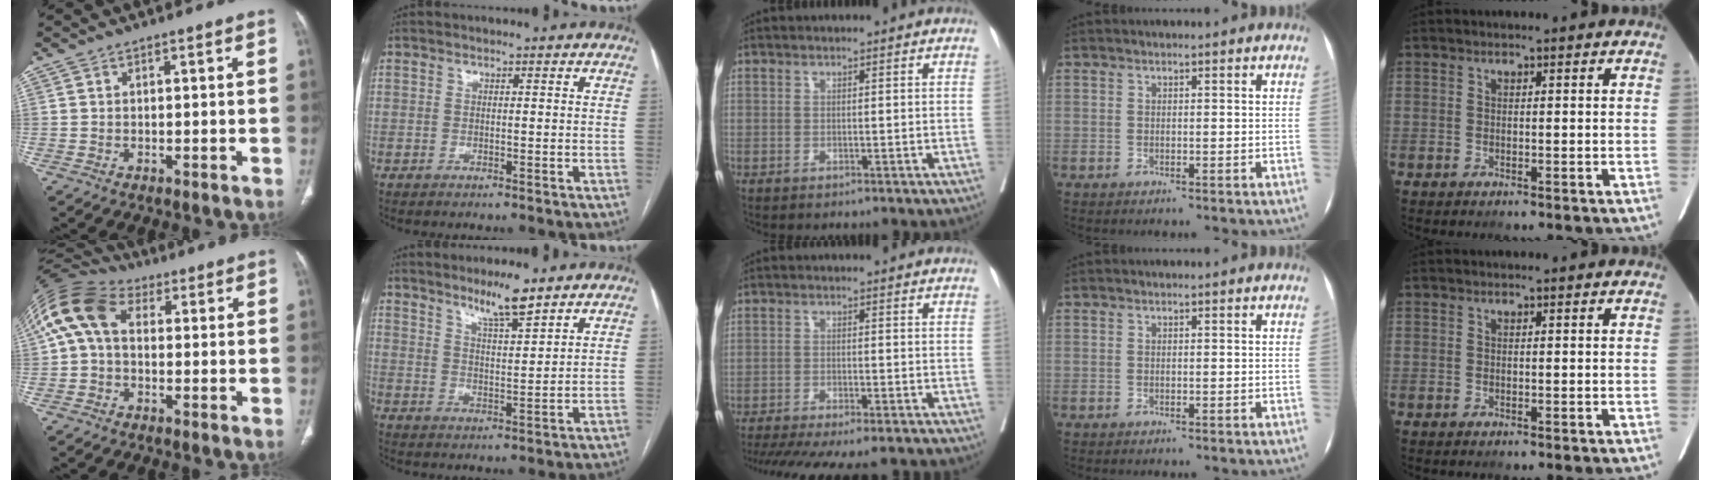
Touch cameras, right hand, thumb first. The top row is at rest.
{"thumb": {"total": 12.5, "force": [2.0, 8.5, 8.9], "torque": [-0.181, 0.041, 0.025]}, "index": {"total": 6.4, "force": [5.0, 0.4, 3.9], "torque": [-0.069, -0.007, 0.089]}, "middle": {"total": 16.8, "force": [-14.4, 3.1, 8.1], "torque": [-0.157, -0.027, -0.198]}}